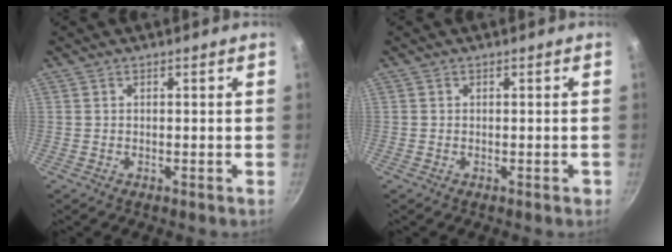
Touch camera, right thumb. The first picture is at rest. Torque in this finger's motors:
{"motor_torque": [0.30, 0.04, -0.26, 0.09, 0.04]}